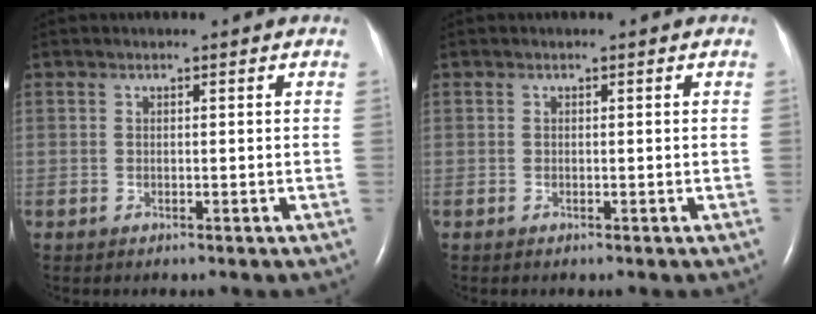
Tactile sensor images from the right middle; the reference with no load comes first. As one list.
[{"total": 0.0}]